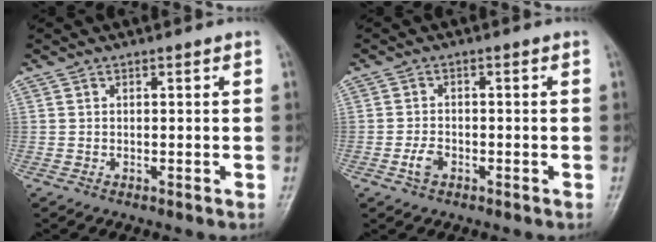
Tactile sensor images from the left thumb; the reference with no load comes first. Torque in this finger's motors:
{"motor_torque": [0.02, 0.12, 0.27, 0.05, 0.03]}